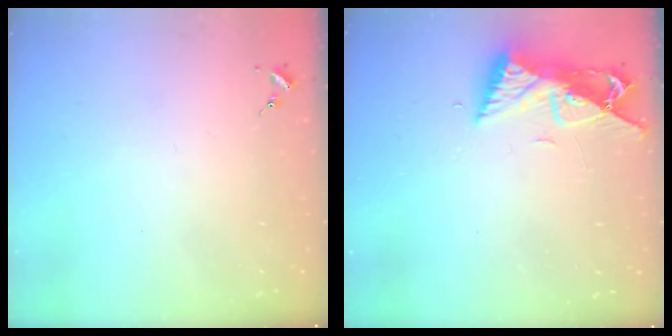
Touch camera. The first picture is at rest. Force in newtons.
{"total": 9.7, "press": 9.7, "slide": 1.0}